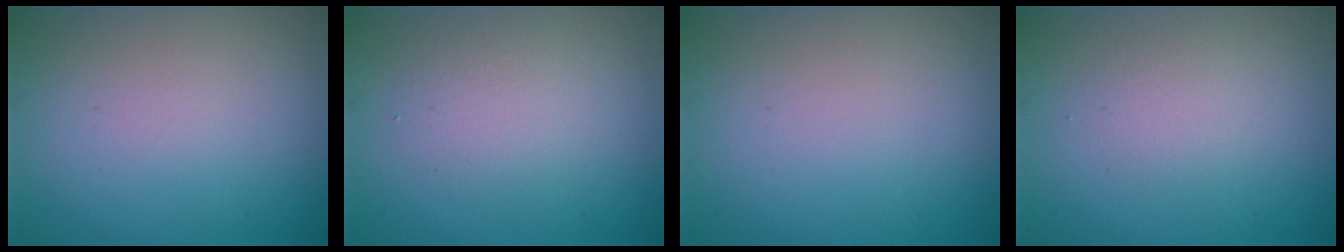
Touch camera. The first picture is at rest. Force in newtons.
{"total": 2.4, "press": 2.4, "slide": 0.0}
{"total": 0.0}
{"total": 1.7, "press": 1.7, "slide": 0.1}